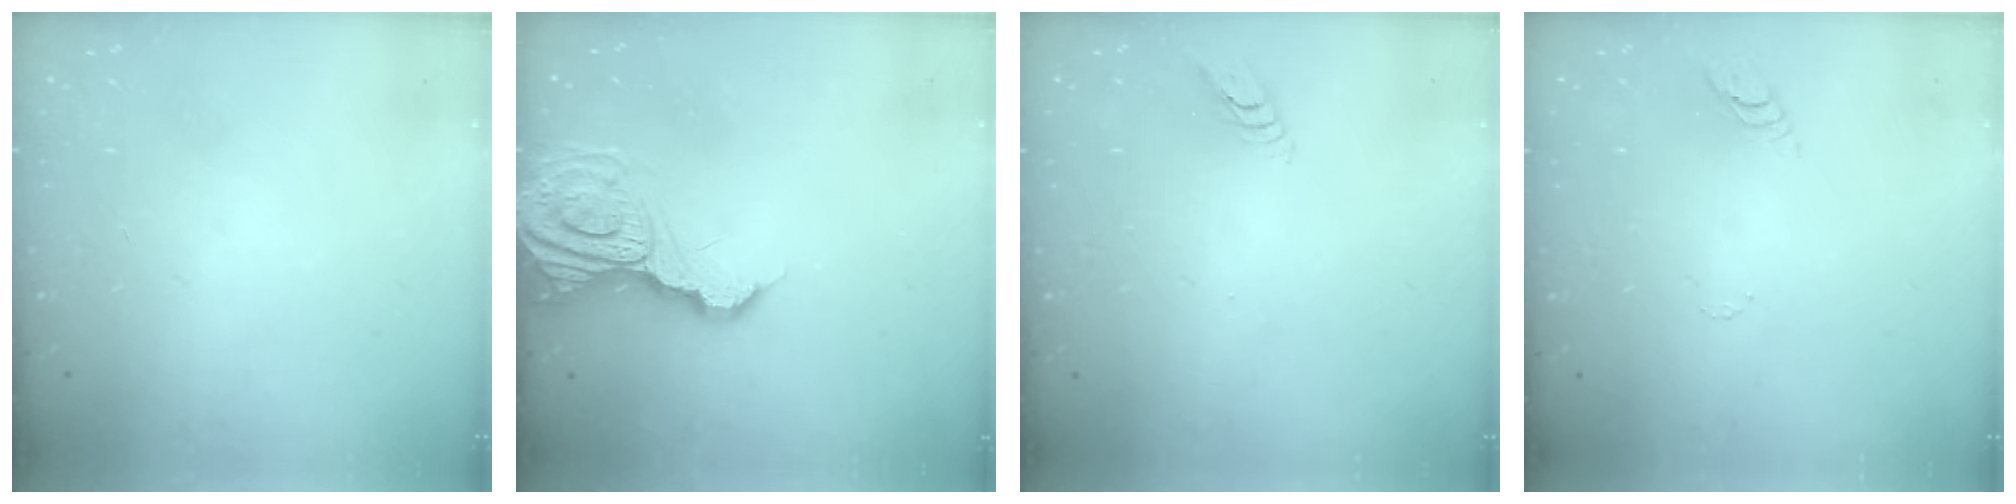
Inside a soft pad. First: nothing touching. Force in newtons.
{"total": 15.4, "press": 15.3, "slide": 1.7}
{"total": 3.7, "press": 3.7, "slide": 0.3}
{"total": 3.3, "press": 3.3, "slide": 0.3}